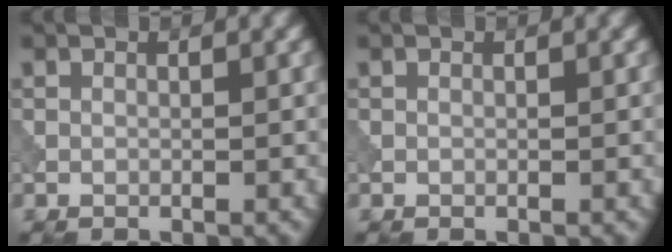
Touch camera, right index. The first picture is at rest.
{"total": 0.0}